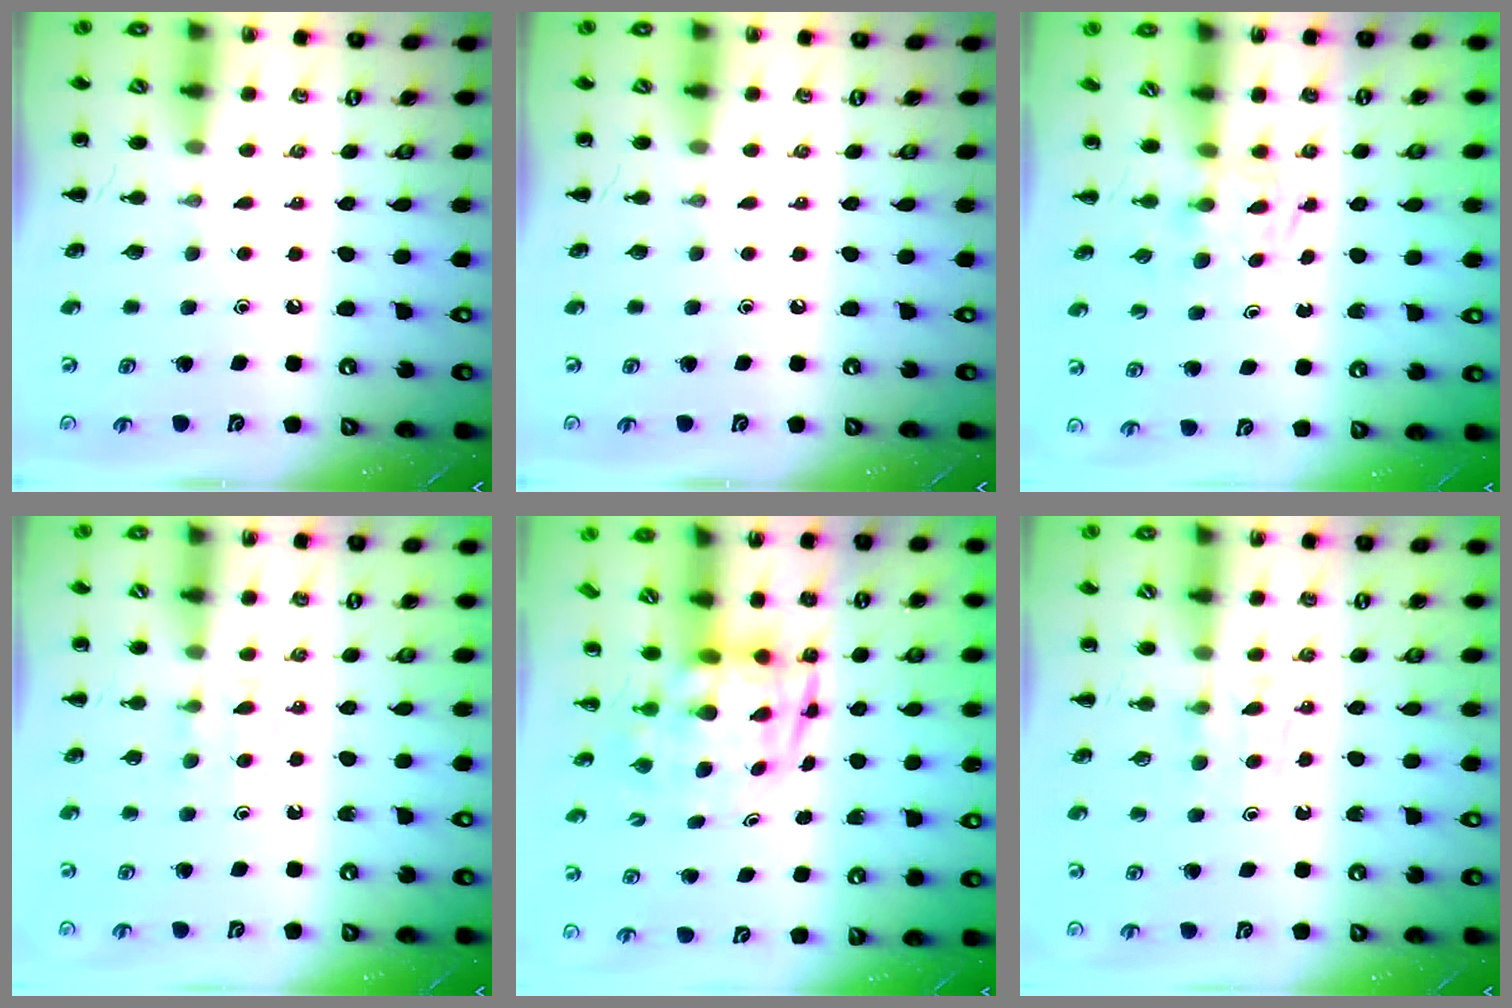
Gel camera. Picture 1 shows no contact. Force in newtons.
{"total": 0.0}
{"total": 1.8, "press": 1.4, "slide": 1.1}
{"total": 4.6, "press": 4.4, "slide": 1.6}
{"total": 3.2, "press": 3.1, "slide": 0.8}
{"total": 3.4, "press": 3.2, "slide": 1.2}